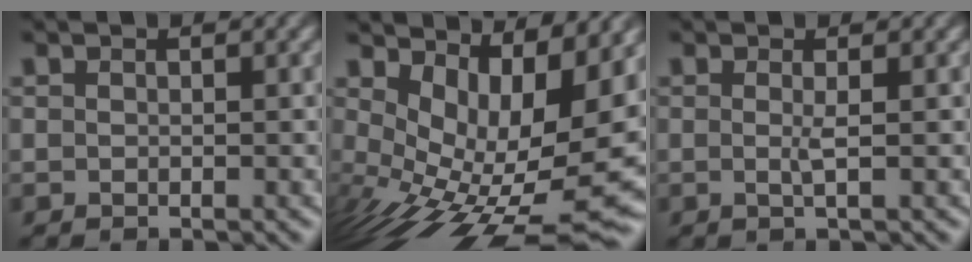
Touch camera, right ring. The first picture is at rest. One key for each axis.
{"total": 12.4, "fx": -2.6, "fy": 6.0, "fz": 10.5, "tx": -0.158, "ty": -0.046, "tz": -0.009}
{"total": 1.1, "fx": -0.2, "fy": -0.2, "fz": 1.1, "tx": -0.026, "ty": -0.006, "tz": -0.002}